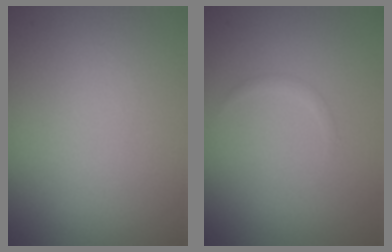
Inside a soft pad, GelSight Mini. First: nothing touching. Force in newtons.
{"total": 0.5, "press": 0.5, "slide": 0.0}